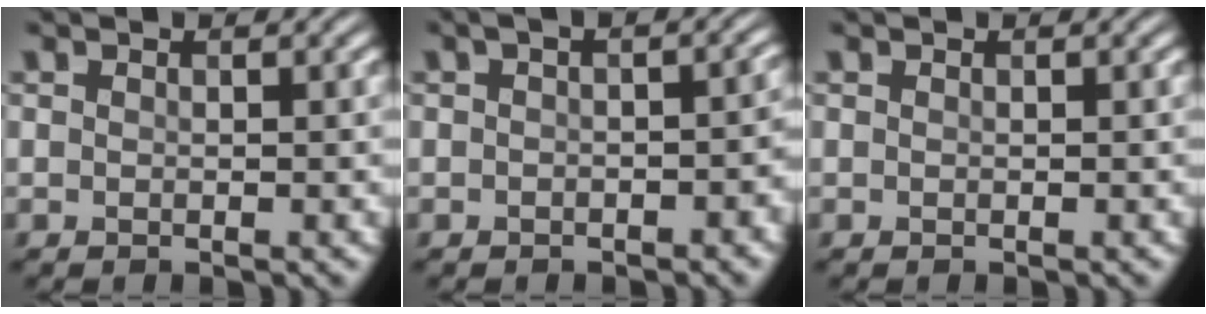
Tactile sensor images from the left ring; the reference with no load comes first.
{"total": 4.2, "force": [-0.3, 2.1, 3.6], "torque": [-0.032, 0.006, -0.015]}
{"total": 0.0}